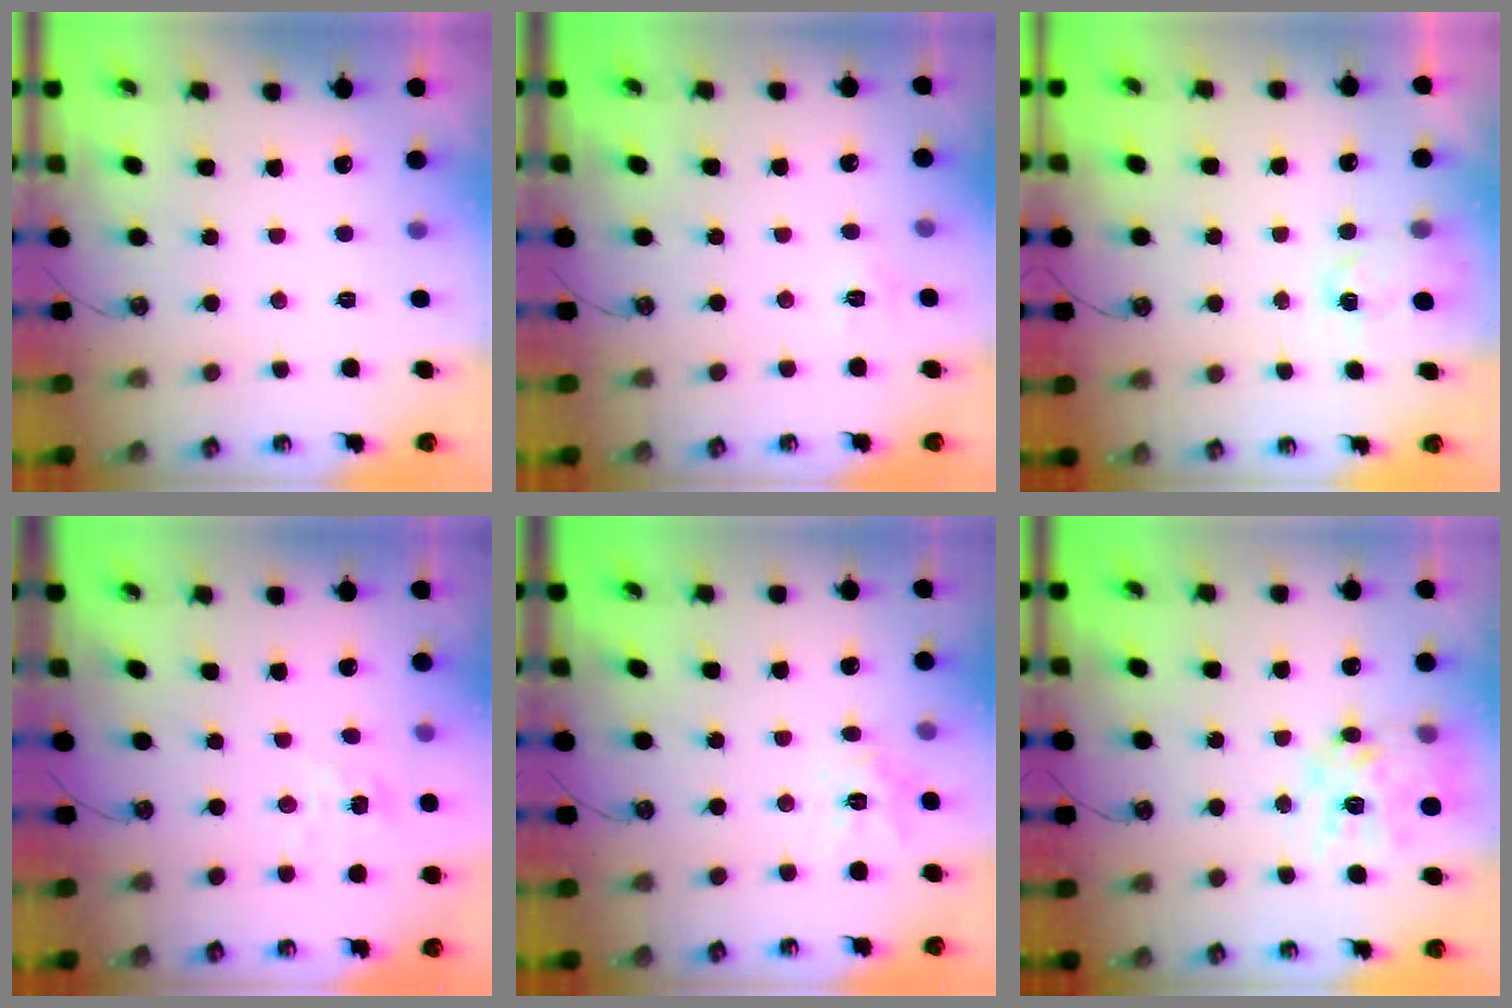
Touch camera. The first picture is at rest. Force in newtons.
{"total": 5.8, "press": 5.7, "slide": 0.6}
{"total": 2.5, "press": 2.4, "slide": 0.4}
{"total": 2.9, "press": 2.9, "slide": 0.4}
{"total": 10.7, "press": 10.7, "slide": 0.8}
{"total": 15.2, "press": 15.2, "slide": 1.3}